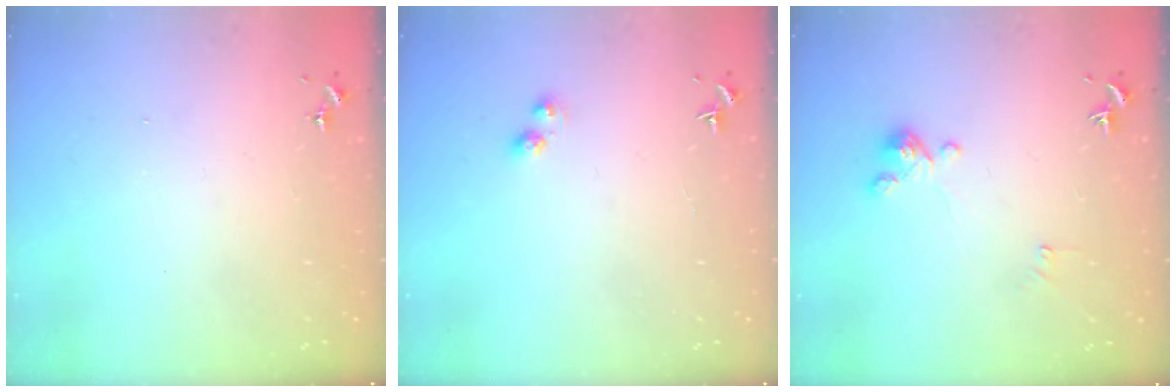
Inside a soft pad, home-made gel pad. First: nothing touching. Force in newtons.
{"total": 3.6, "press": 3.5, "slide": 0.5}
{"total": 0.0}